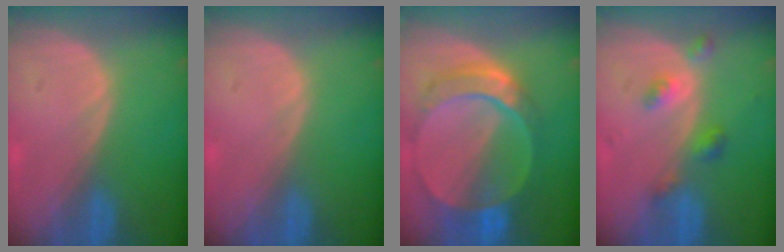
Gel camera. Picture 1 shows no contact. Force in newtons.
{"total": 0.0}
{"total": 9.5, "press": 8.3, "slide": 4.4}
{"total": 4.4, "press": 4.0, "slide": 2.0}